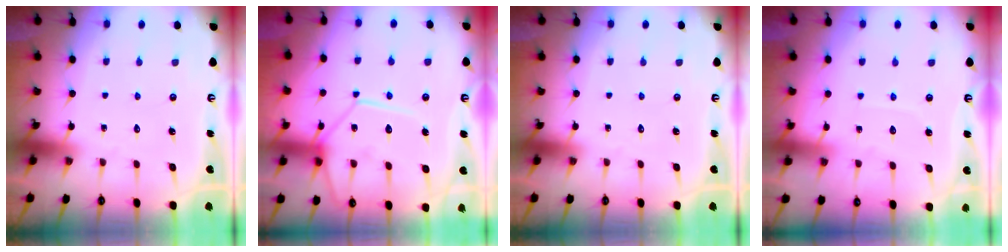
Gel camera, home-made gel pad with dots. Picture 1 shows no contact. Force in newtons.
{"total": 12.7, "press": 12.7, "slide": 1.2}
{"total": 0.0}
{"total": 4.4, "press": 4.3, "slide": 0.4}